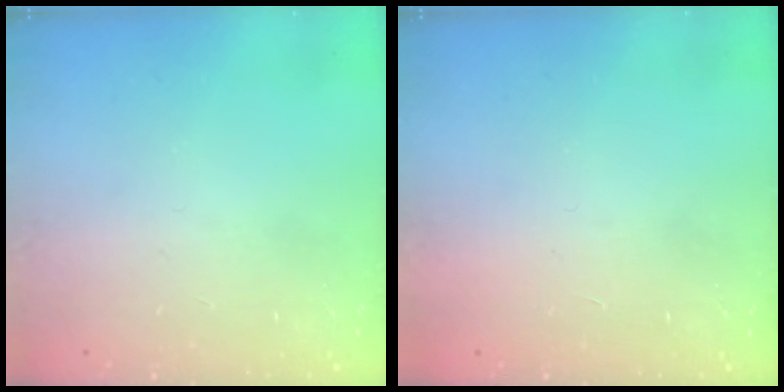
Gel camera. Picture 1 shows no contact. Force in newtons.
{"total": 1.7, "press": 1.7, "slide": 0.1}